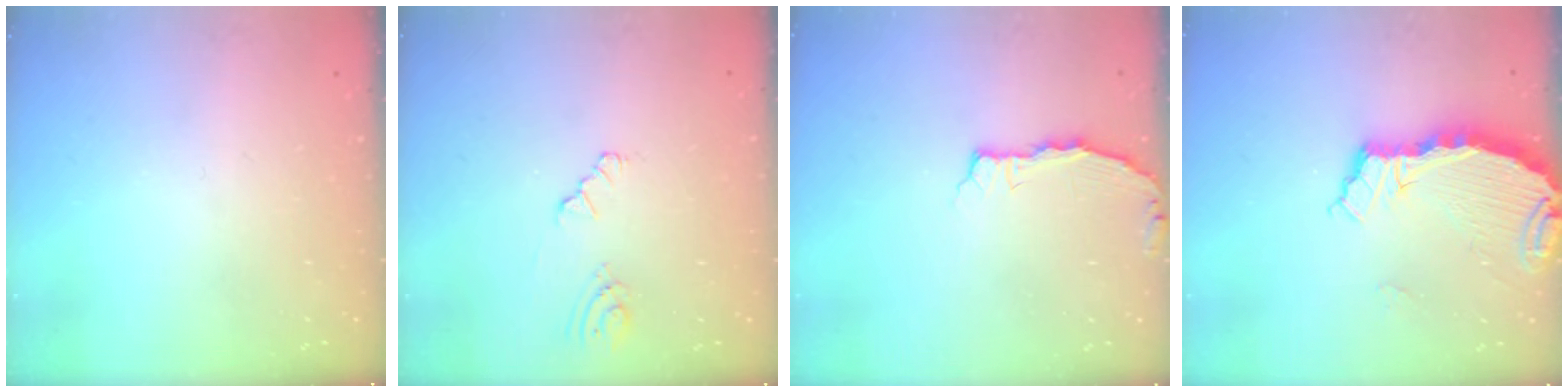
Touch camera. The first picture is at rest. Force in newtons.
{"total": 3.7, "press": 3.7, "slide": 0.5}
{"total": 2.9, "press": 2.9, "slide": 0.3}
{"total": 6.2, "press": 6.1, "slide": 0.7}